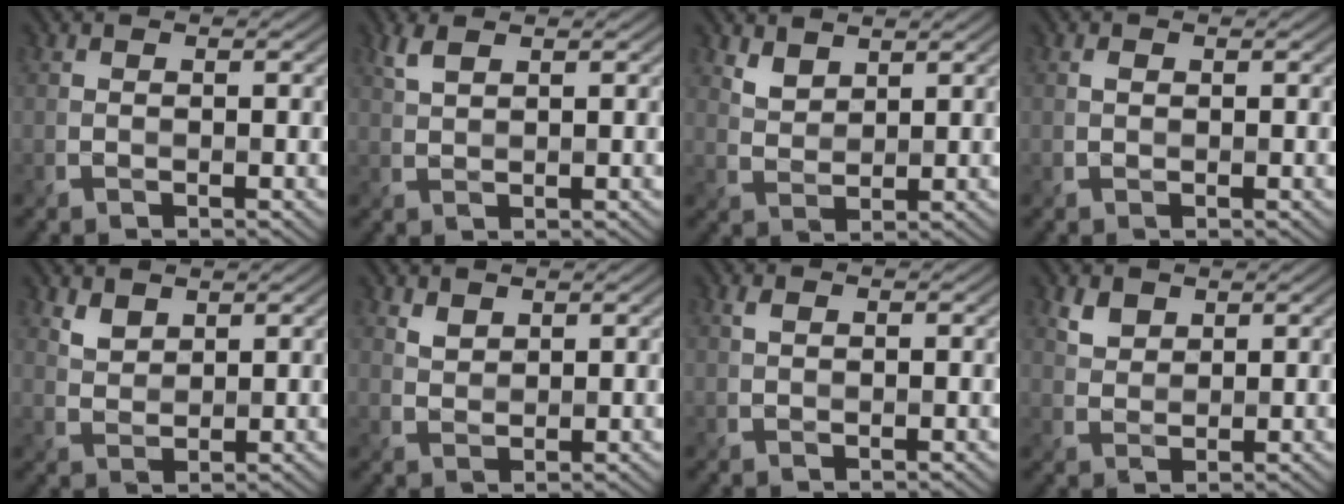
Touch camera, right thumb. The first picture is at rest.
{"total": 2.1, "force": [1.4, 0.6, 1.5], "torque": [-0.041, 0.004, 0.033]}
{"total": 2.9, "force": [2.2, 1.4, 1.2], "torque": [-0.030, -0.006, 0.053]}
{"total": 0.5, "force": [0.1, 0.4, 0.3], "torque": [-0.007, -0.002, 0.002]}
{"total": 2.5, "force": [1.9, 1.2, 1.1], "torque": [-0.027, -0.004, 0.046]}
{"total": 1.8, "force": [1.4, 0.9, 0.7], "torque": [-0.018, -0.003, 0.034]}
{"total": 0.8, "force": [0.3, 0.4, 0.6], "torque": [-0.016, 0.001, 0.007]}
{"total": 2.5, "force": [1.7, 1.5, 1.0], "torque": [-0.027, -0.004, 0.040]}